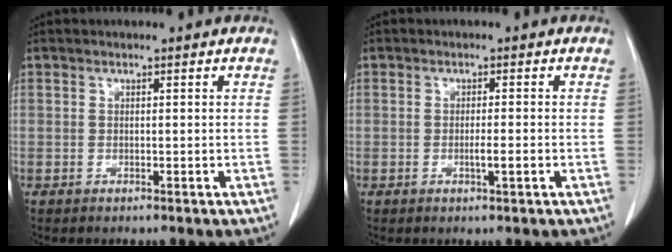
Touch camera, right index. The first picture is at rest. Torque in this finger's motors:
{"motor_torque": [0.60, -0.36, 0.35, 0.08]}